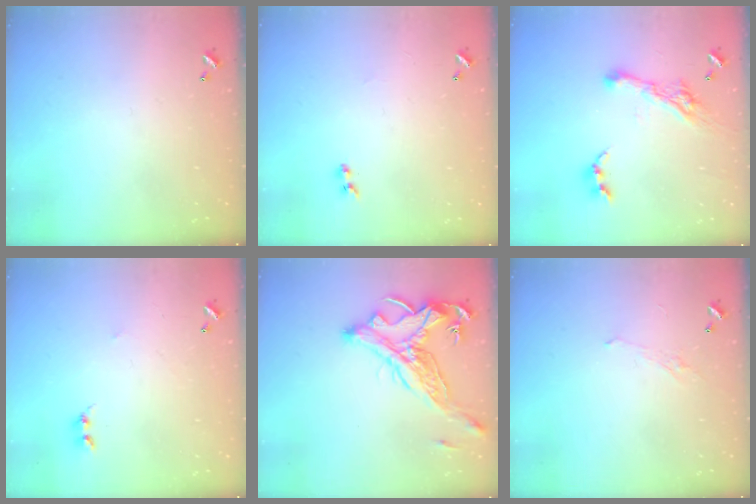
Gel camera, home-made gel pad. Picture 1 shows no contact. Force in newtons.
{"total": 1.3, "press": 1.1, "slide": 0.7}
{"total": 8.3, "press": 8.2, "slide": 1.2}
{"total": 2.8, "press": 2.7, "slide": 0.4}
{"total": 5.4, "press": 5.1, "slide": 1.8}
{"total": 1.1, "press": 0.8, "slide": 0.7}